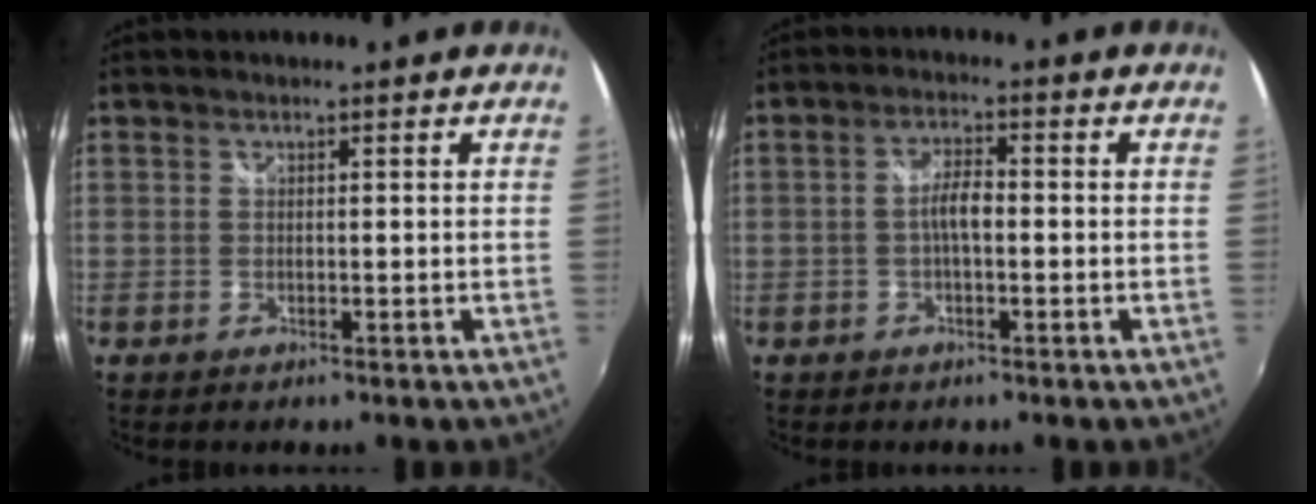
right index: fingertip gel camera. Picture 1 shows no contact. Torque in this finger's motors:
{"motor_torque": [0.51, 0.00, 0.36, 0.07]}